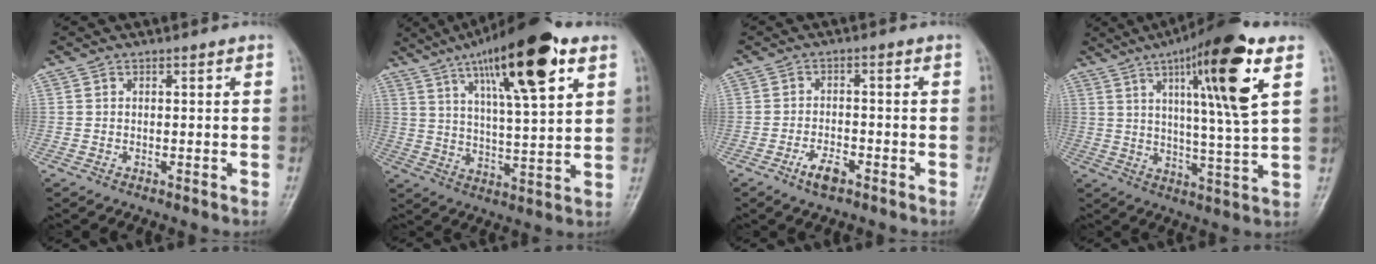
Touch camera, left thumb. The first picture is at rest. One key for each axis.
{"total": 20.1, "fx": 10.5, "fy": 4.9, "fz": 16.4, "tx": -0.247, "ty": -0.025, "tz": 0.169}
{"total": 4.4, "fx": -2.7, "fy": 1.8, "fz": 2.9, "tx": -0.052, "ty": 0.016, "tz": -0.048}
{"total": 17.0, "fx": 7.1, "fy": 2.0, "fz": 15.3, "tx": -0.242, "ty": -0.024, "tz": 0.110}